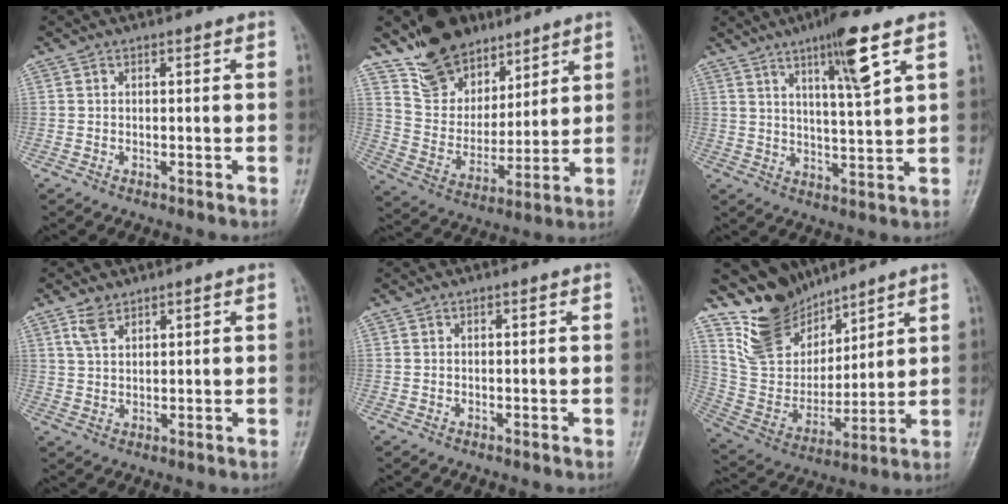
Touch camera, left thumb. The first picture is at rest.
{"total": 15.1, "force": [10.8, 9.1, 5.4], "torque": [-0.048, -0.059, 0.204]}
{"total": 9.8, "force": [5.4, 0.7, 8.1], "torque": [-0.137, -0.031, 0.091]}
{"total": 3.5, "force": [2.3, 1.8, 1.8], "torque": [-0.033, -0.007, 0.054]}
{"total": 0.0}
{"total": 14.3, "force": [11.4, 7.7, 3.7], "torque": [-0.031, -0.080, 0.234]}